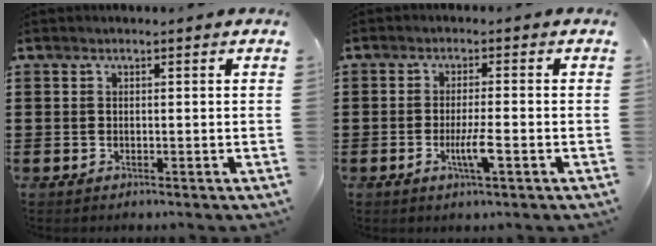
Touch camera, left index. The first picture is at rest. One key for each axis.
{"total": 4.2, "fx": -1.4, "fy": 0.4, "fz": 4.0, "tx": -0.073, "ty": -0.005, "tz": -0.027}